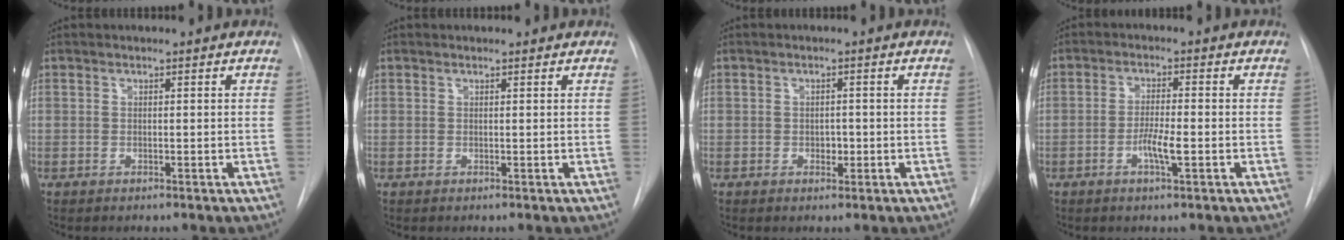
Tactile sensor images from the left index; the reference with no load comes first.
{"total": 1.6, "force": [1.5, 0.5, 0.3], "torque": [-0.010, 0.010, 0.014]}
{"total": 1.5, "force": [-0.3, 1.0, 1.0], "torque": [-0.014, 0.002, -0.002]}
{"total": 3.9, "force": [-1.3, 0.4, 3.6], "torque": [-0.069, -0.003, -0.025]}